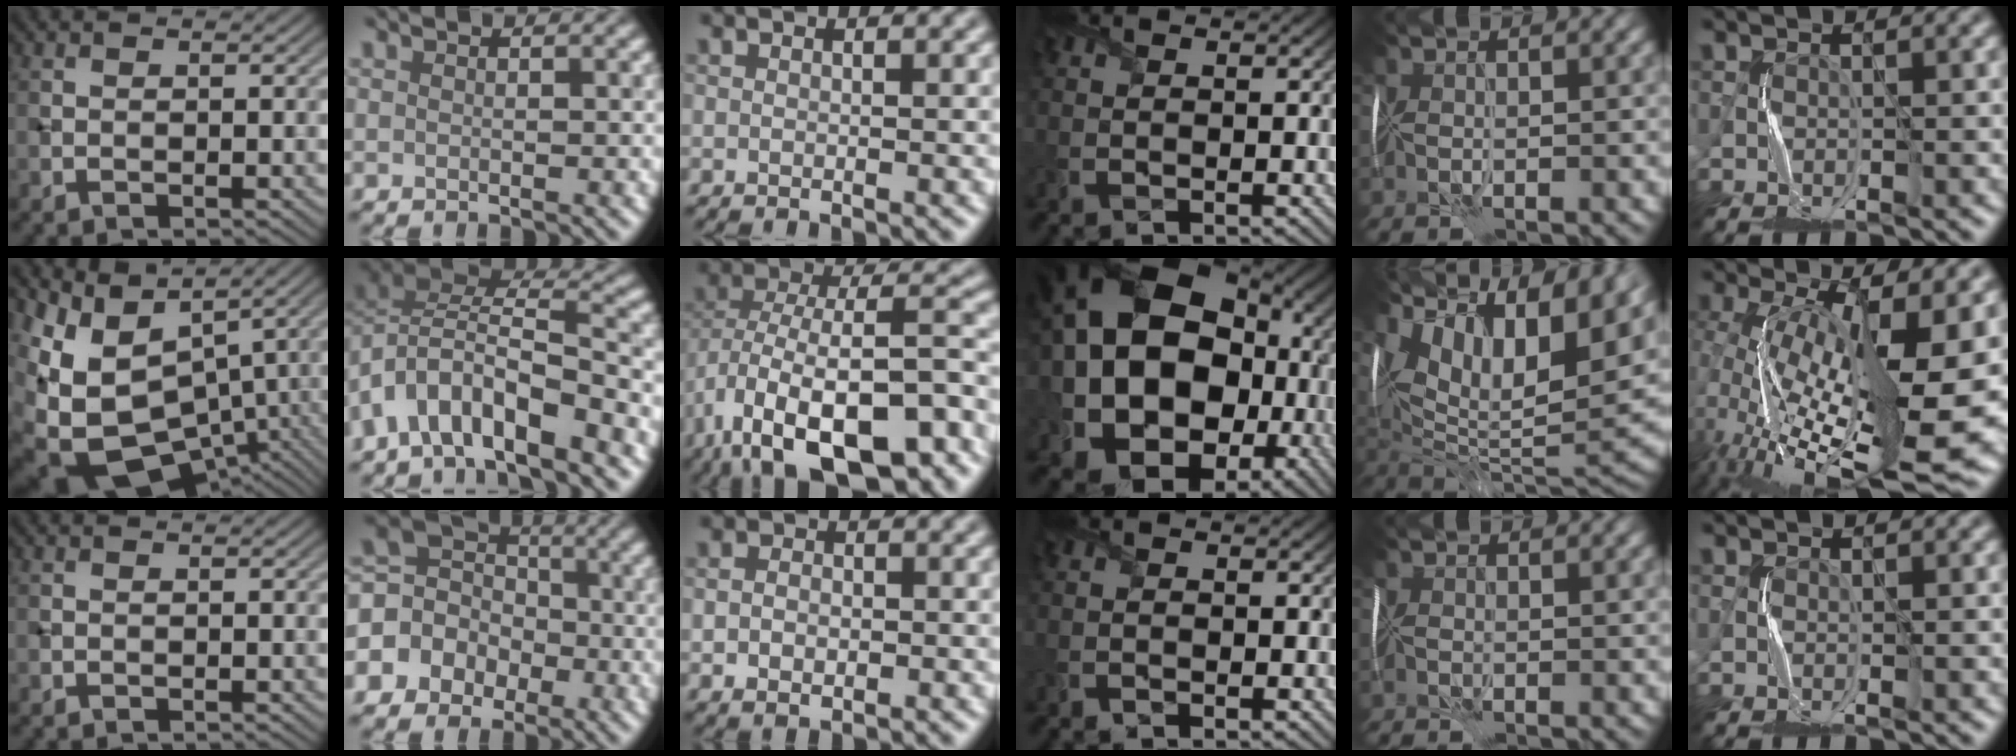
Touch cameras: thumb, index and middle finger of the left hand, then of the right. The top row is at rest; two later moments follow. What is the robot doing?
{"motion": "fold", "object": "memory foam"}